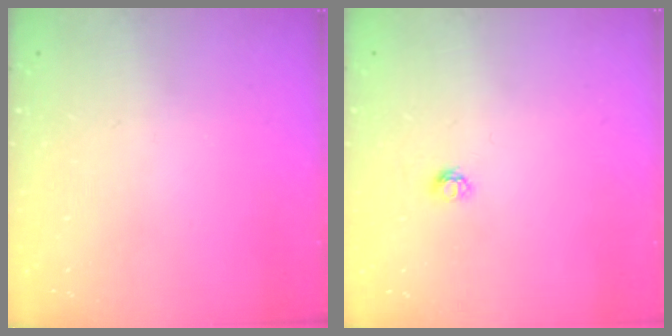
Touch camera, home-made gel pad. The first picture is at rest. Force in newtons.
{"total": 3.8, "press": 3.8, "slide": 0.5}